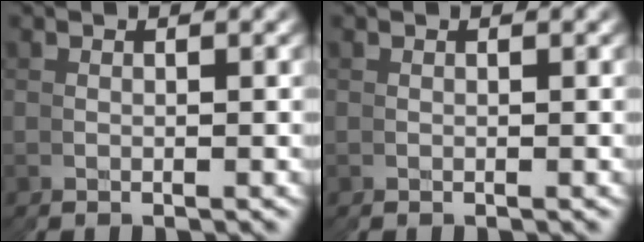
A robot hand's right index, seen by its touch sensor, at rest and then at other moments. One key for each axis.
{"total": 0.0}